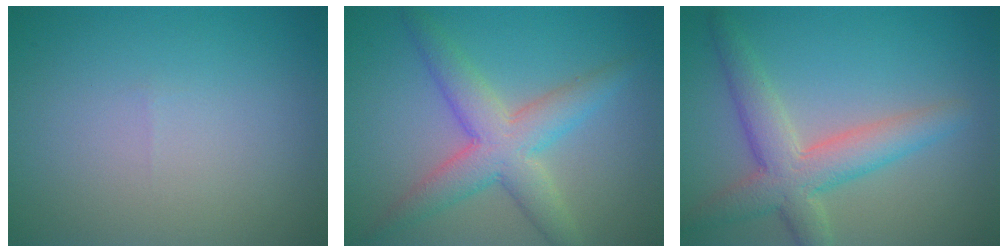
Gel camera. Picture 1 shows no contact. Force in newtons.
{"total": 5.4, "press": 5.4, "slide": 0.1}
{"total": 5.3, "press": 5.3, "slide": 0.3}